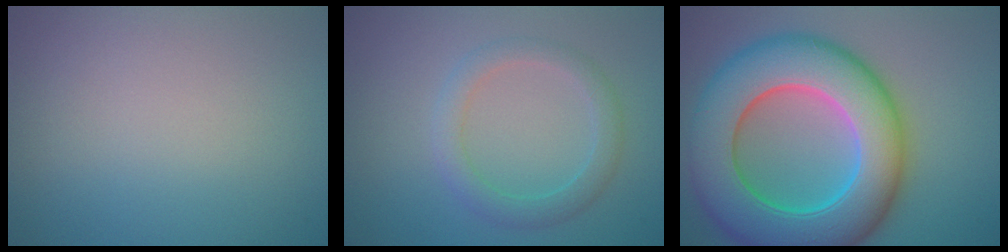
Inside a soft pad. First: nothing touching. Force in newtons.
{"total": 2.5, "press": 2.5, "slide": 0.1}
{"total": 13.4, "press": 13.4, "slide": 0.3}